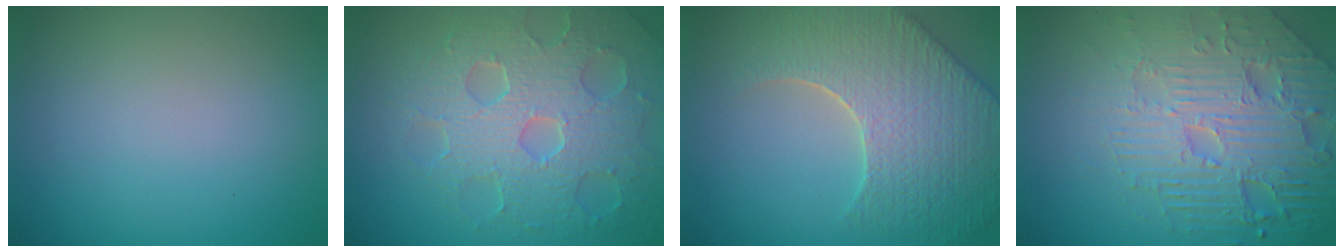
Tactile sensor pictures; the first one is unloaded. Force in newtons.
{"total": 8.1, "press": 5.8, "slide": 5.8}
{"total": 9.1, "press": 6.4, "slide": 6.4}
{"total": 8.5, "press": 6.0, "slide": 6.0}